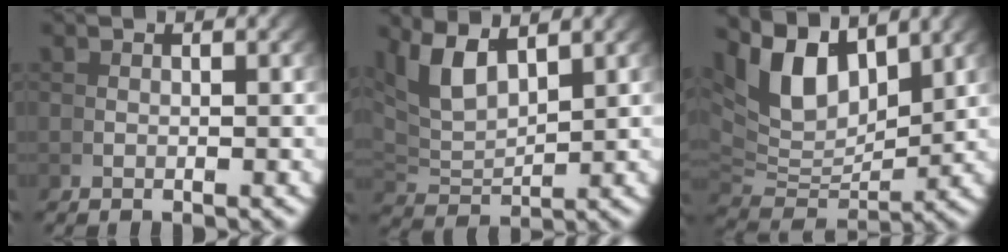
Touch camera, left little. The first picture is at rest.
{"total": 5.6, "force": [2.3, 3.3, 3.9], "torque": [-0.099, -0.016, 0.054]}
{"total": 9.7, "force": [3.8, 6.0, 6.6], "torque": [-0.138, -0.009, 0.072]}